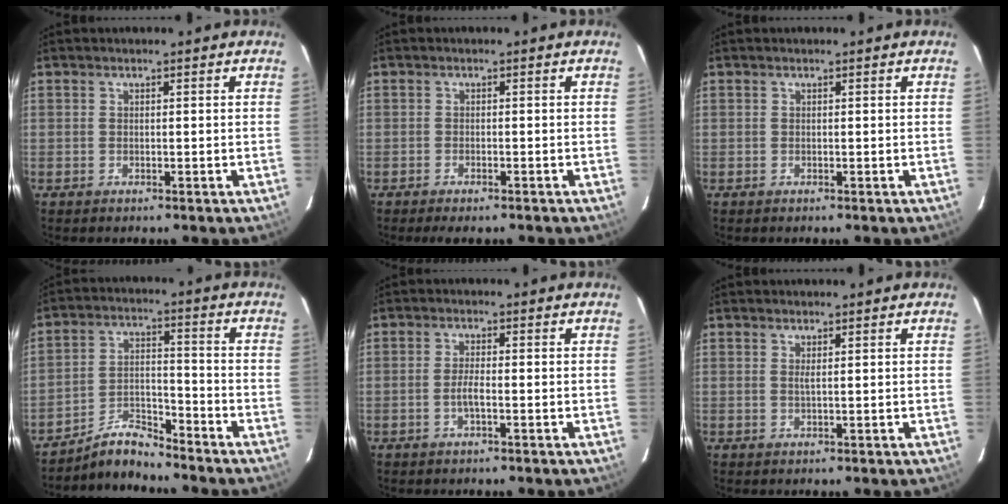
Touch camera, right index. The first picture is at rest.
{"total": 2.9, "force": [-2.4, 0.8, 1.5], "torque": [-0.037, -0.011, -0.042]}
{"total": 0.0}
{"total": 6.5, "force": [-6.5, 0.8, 0.6], "torque": [-0.018, 0.031, -0.125]}
{"total": 2.3, "force": [-0.9, 0.3, 2.1], "torque": [-0.043, 0.000, -0.017]}
{"total": 0.7, "force": [0.4, -0.1, 0.6], "torque": [-0.014, -0.001, 0.007]}